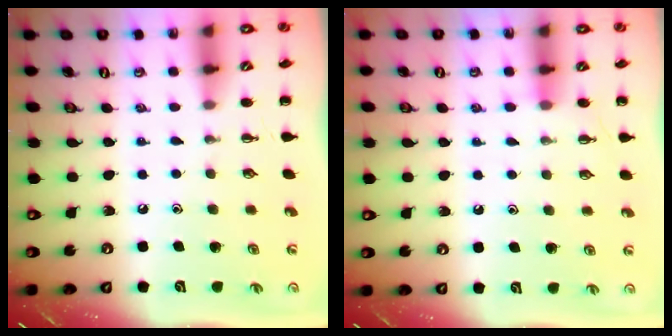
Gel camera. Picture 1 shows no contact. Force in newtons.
{"total": 6.9, "press": 6.7, "slide": 1.6}